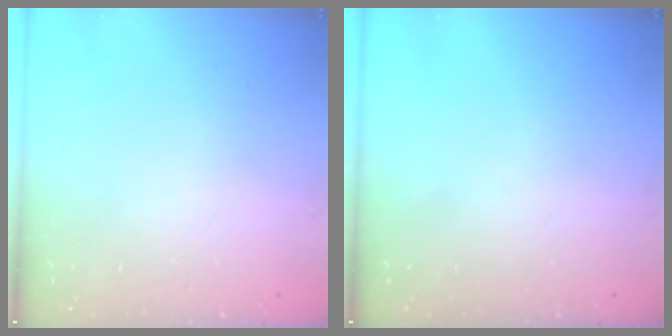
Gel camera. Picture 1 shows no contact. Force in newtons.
{"total": 0.0}